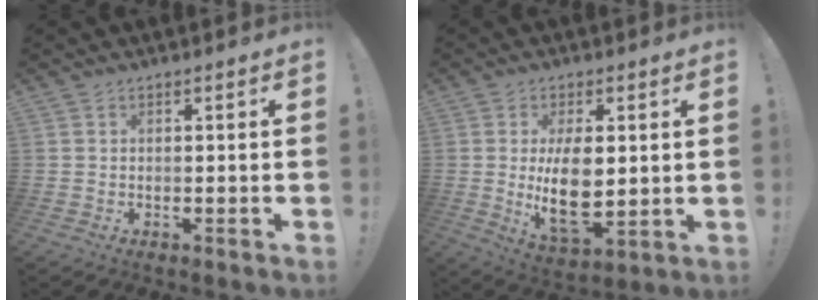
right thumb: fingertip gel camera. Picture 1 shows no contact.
{"total": 12.8, "force": [1.1, 6.7, 10.9], "torque": [-0.185, -0.023, 0.018]}